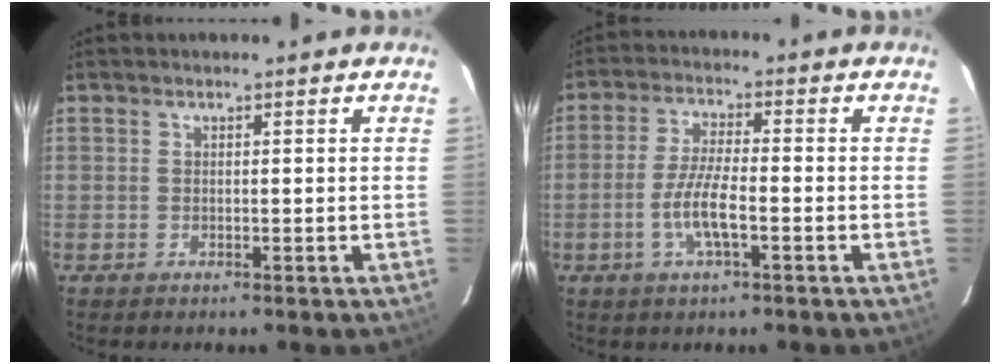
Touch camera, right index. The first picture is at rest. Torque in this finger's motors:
{"motor_torque": [0.49, -0.26, 0.34, 0.12]}